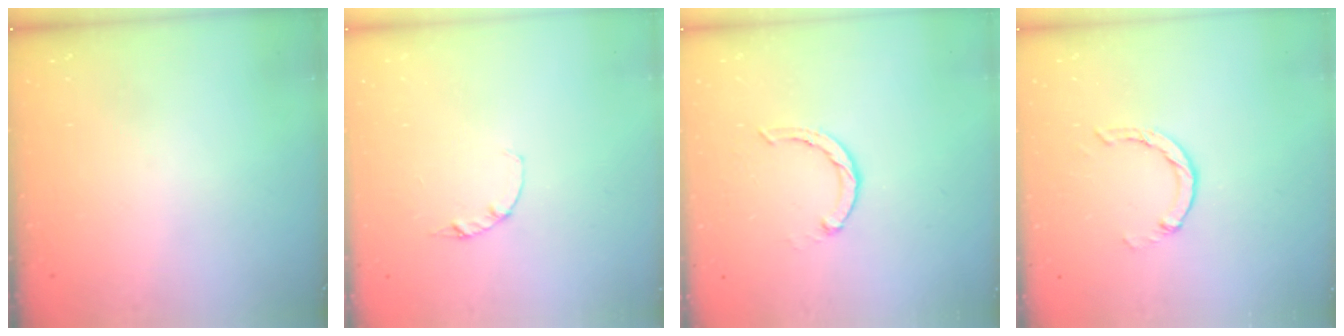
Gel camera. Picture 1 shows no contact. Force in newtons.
{"total": 1.2, "press": 1.1, "slide": 0.3}
{"total": 2.4, "press": 2.4, "slide": 0.4}
{"total": 2.9, "press": 2.9, "slide": 0.4}